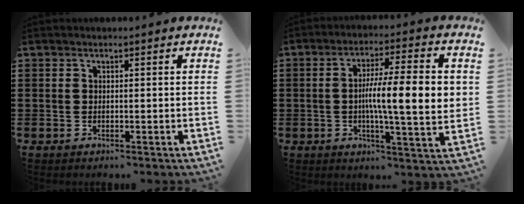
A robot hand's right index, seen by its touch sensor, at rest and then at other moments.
{"total": 11.3, "force": [0.7, 2.2, 11.1], "torque": [-0.182, 0.001, 0.008]}